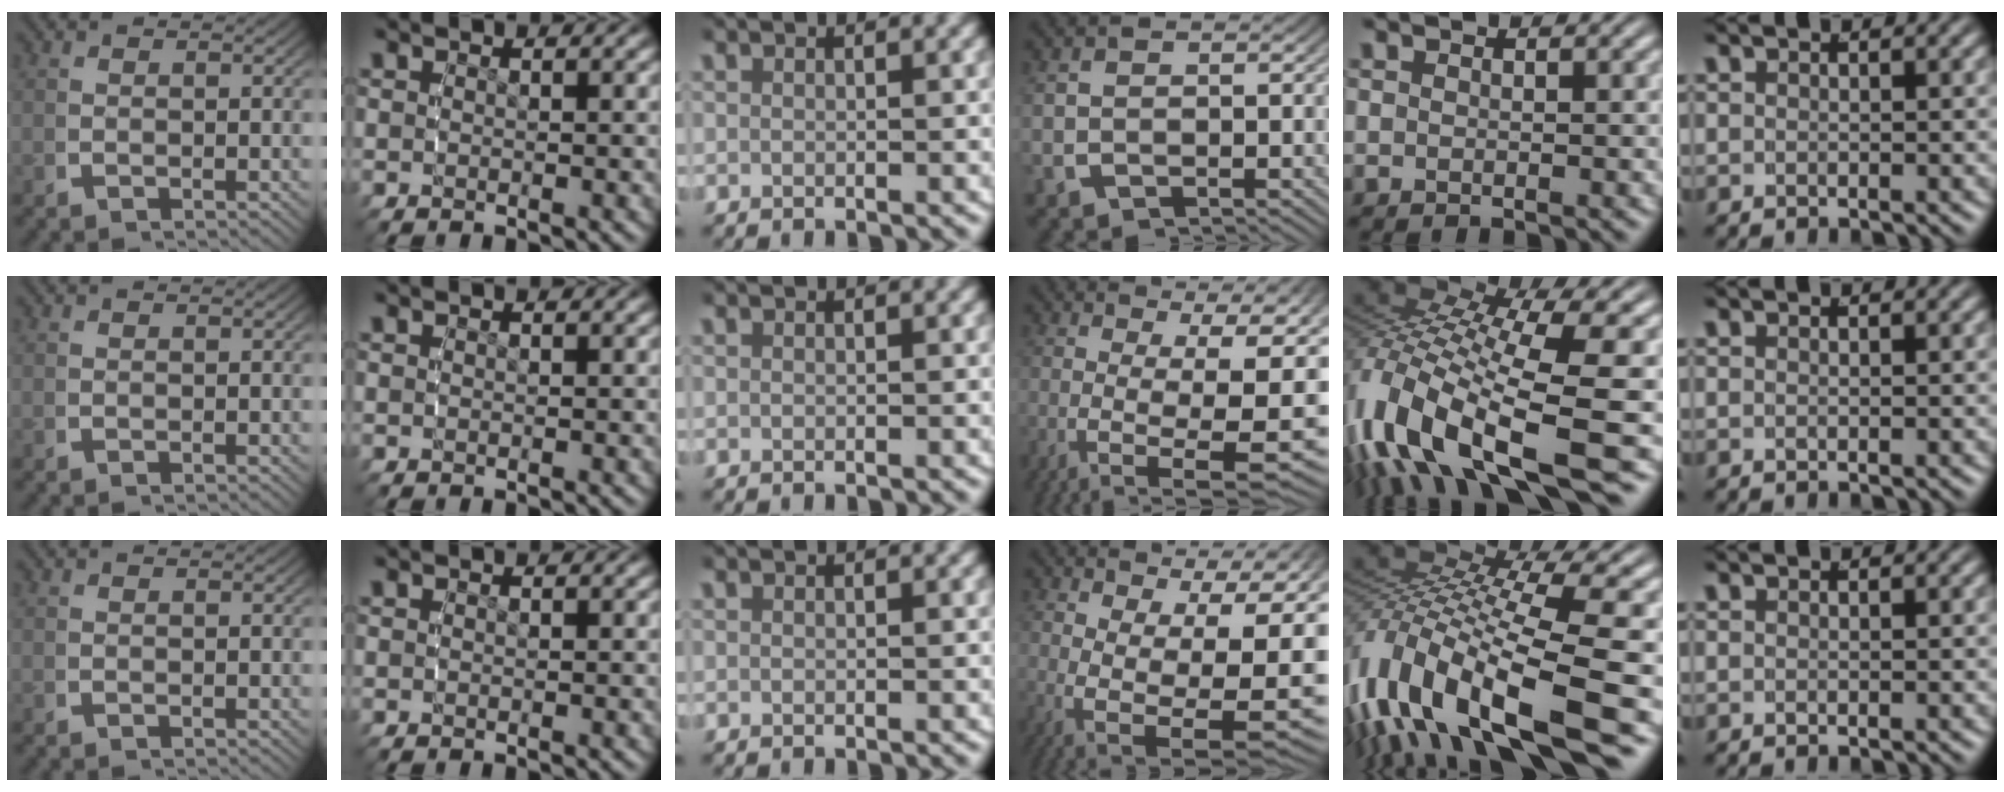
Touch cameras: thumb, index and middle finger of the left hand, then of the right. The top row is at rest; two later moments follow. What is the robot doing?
{"motion": "grasp_and_lifting", "object": "backpack"}